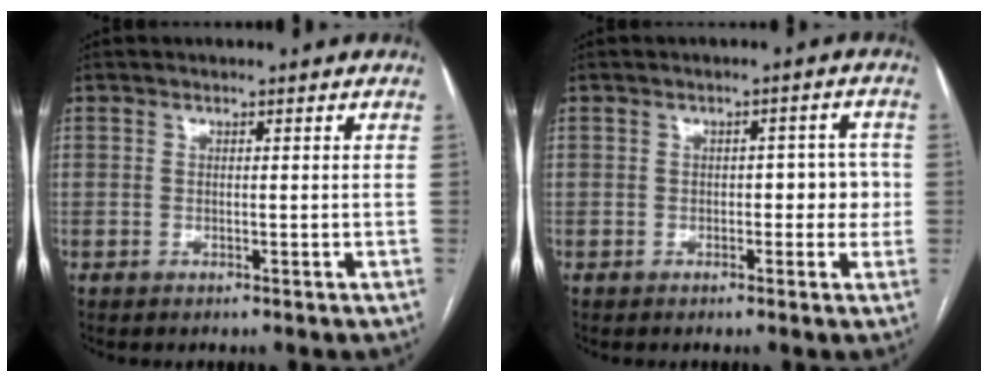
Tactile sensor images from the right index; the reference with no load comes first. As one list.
[{"total": 4.0, "force": [-0.4, 2.2, 3.3], "torque": [-0.030, 0.021, -0.005]}]